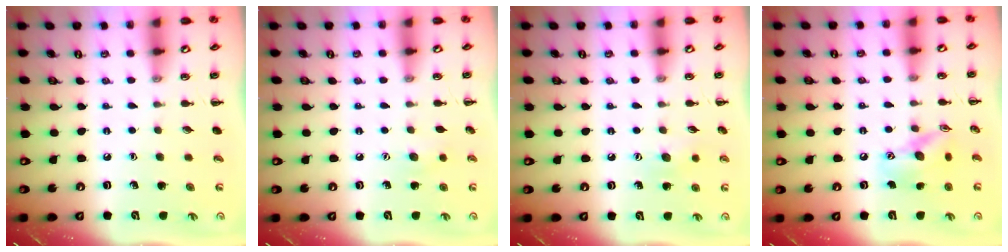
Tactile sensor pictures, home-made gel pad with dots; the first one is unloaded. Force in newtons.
{"total": 5.4, "press": 5.3, "slide": 0.9}
{"total": 7.0, "press": 6.7, "slide": 1.8}
{"total": 13.2, "press": 13.0, "slide": 2.0}